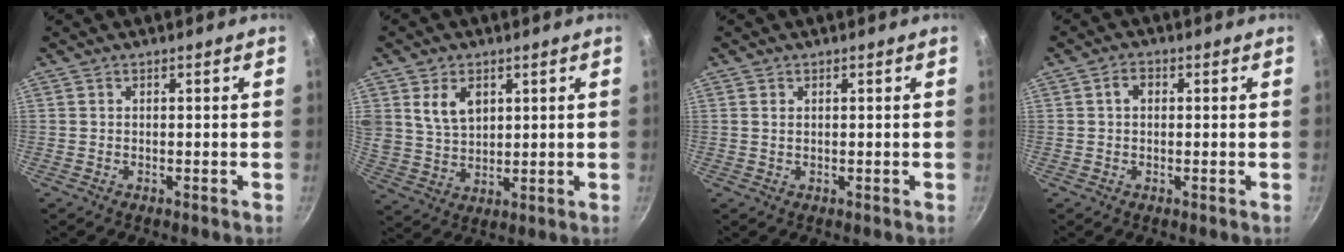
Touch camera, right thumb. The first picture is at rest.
{"total": 7.7, "force": [3.1, 5.3, 4.6], "torque": [-0.066, -0.018, 0.065]}
{"total": 0.8, "force": [0.3, 0.6, 0.5], "torque": [-0.008, 0.001, 0.006]}
{"total": 2.4, "force": [0.4, 1.8, 1.6], "torque": [-0.021, 0.006, 0.005]}